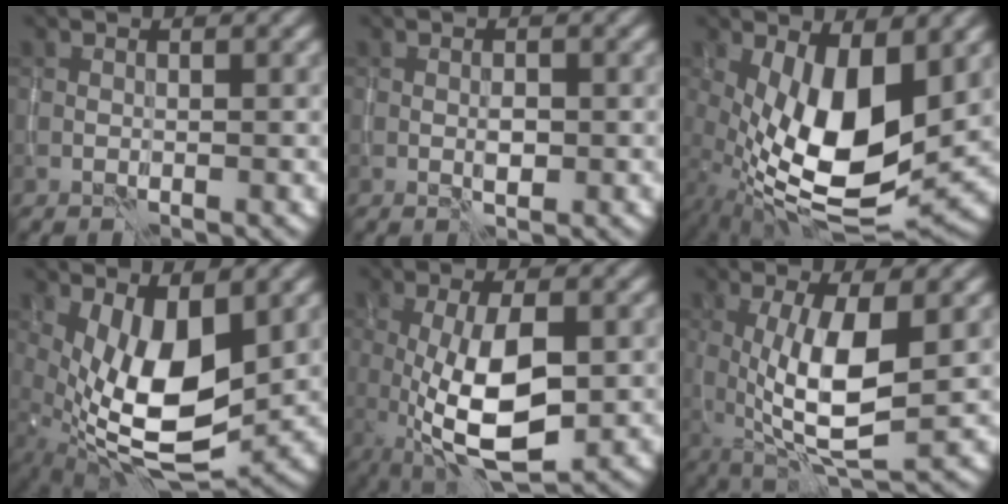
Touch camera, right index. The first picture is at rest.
{"total": 1.1, "force": [-0.2, 0.5, 0.9], "torque": [-0.017, -0.001, -0.003]}
{"total": 11.4, "force": [0.1, 4.7, 10.4], "torque": [-0.186, -0.019, 0.005]}
{"total": 9.3, "force": [0.8, 4.0, 8.4], "torque": [-0.158, -0.016, 0.019]}
{"total": 8.9, "force": [-1.3, 3.4, 8.1], "torque": [-0.166, -0.011, -0.020]}
{"total": 7.7, "force": [0.3, 2.5, 7.3], "torque": [-0.137, -0.011, 0.009]}